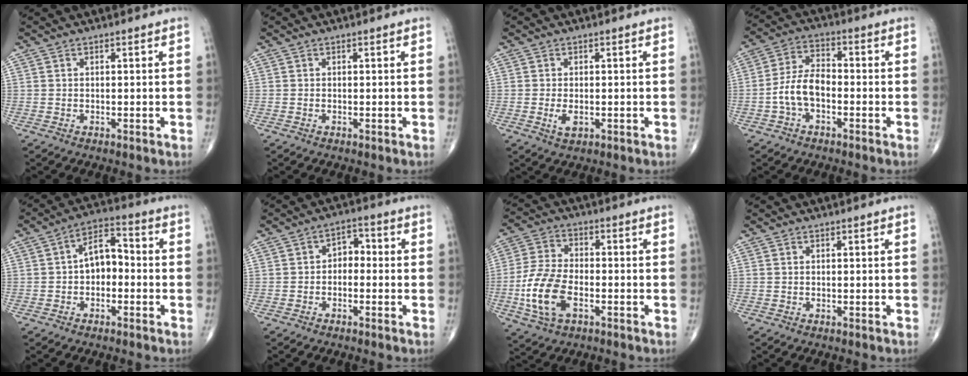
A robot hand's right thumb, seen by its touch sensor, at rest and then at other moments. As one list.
[{"total": 0.0}, {"total": 1.9, "force": [-0.4, 1.0, 1.6], "torque": [-0.031, -0.005, -0.007]}, {"total": 7.7, "force": [-2.2, 4.4, 5.9], "torque": [-0.112, 0.030, -0.050]}, {"total": 7.2, "force": [-0.8, 4.6, 5.4], "torque": [-0.070, 0.031, -0.027]}, {"total": 3.7, "force": [-0.7, 2.6, 2.6], "torque": [-0.021, 0.024, -0.024]}, {"total": 11.6, "force": [-3.5, 6.3, 9.1], "torque": [-0.194, 0.011, -0.069]}, {"total": 0.0}]